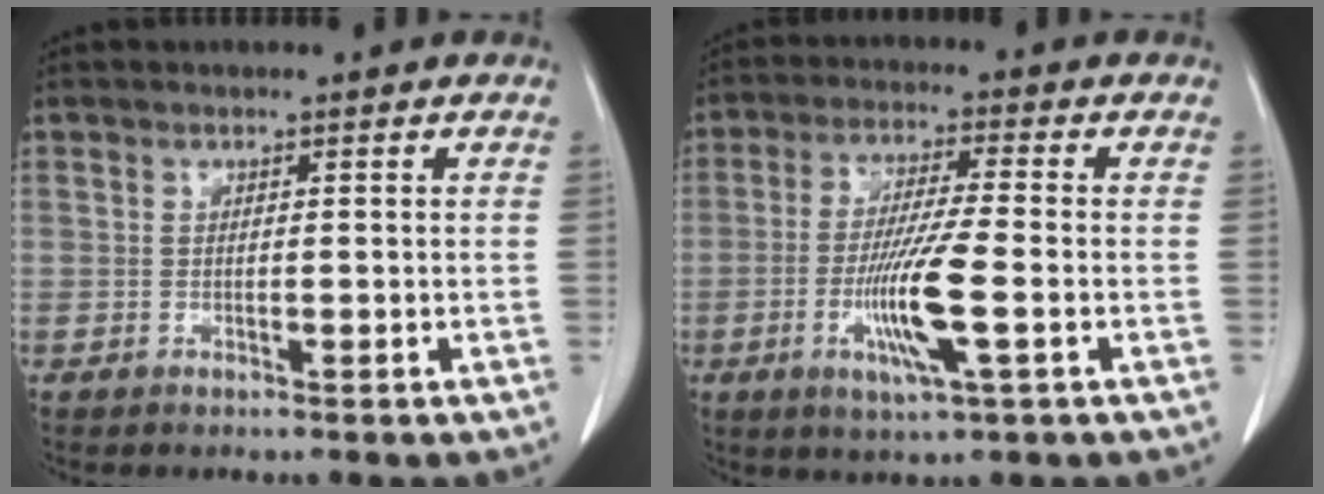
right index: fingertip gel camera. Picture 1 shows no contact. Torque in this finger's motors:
{"motor_torque": [1.99, -0.15, 0.85, 0.18]}